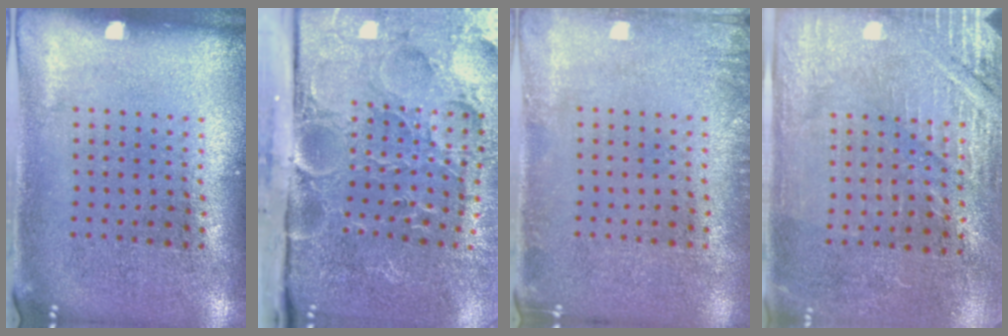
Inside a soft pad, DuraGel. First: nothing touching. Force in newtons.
{"total": 5.2, "press": 4.1, "slide": 3.2}
{"total": 1.4, "press": 1.3, "slide": 0.2}
{"total": 2.9, "press": 2.9, "slide": 0.4}